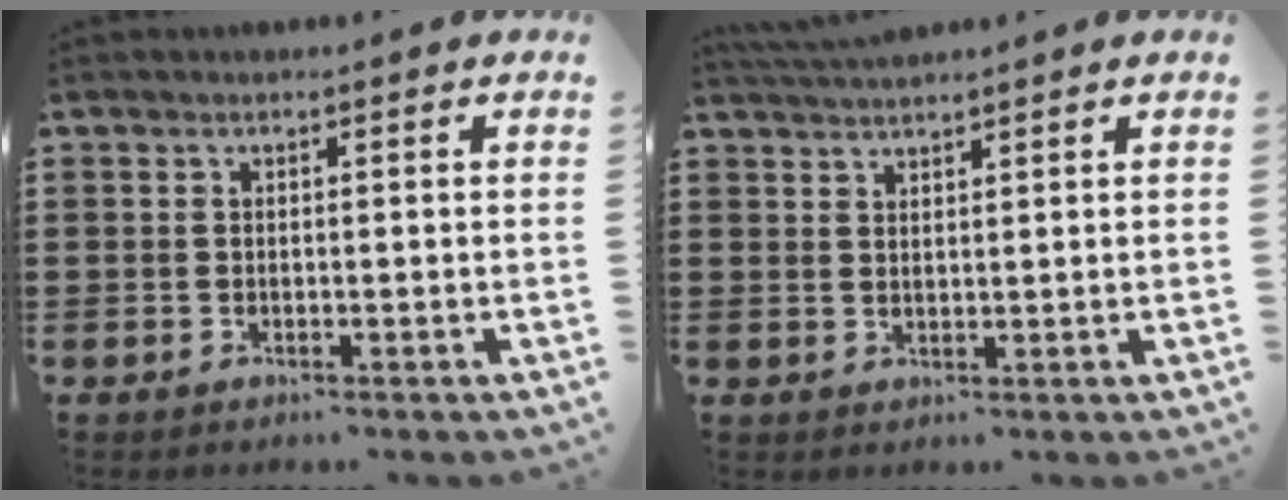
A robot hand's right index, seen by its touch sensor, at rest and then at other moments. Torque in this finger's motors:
{"motor_torque": [0.67, 0.75, 0.20, 0.05]}